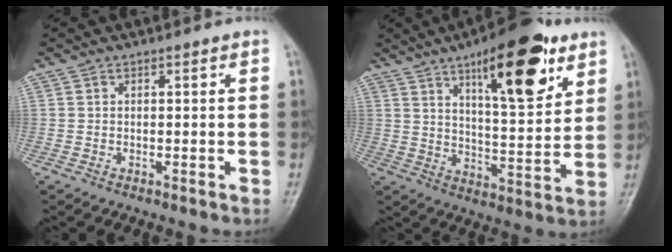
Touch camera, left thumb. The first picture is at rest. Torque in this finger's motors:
{"motor_torque": [0.92, 0.15, 1.67, -1.10, 0.29]}